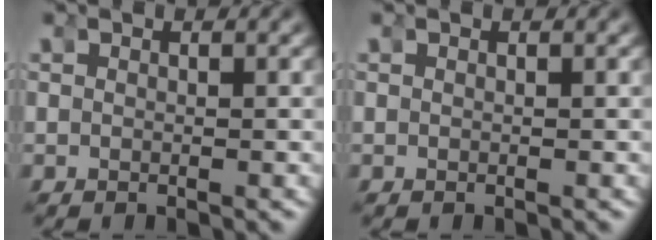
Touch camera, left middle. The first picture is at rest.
{"total": 0.0}